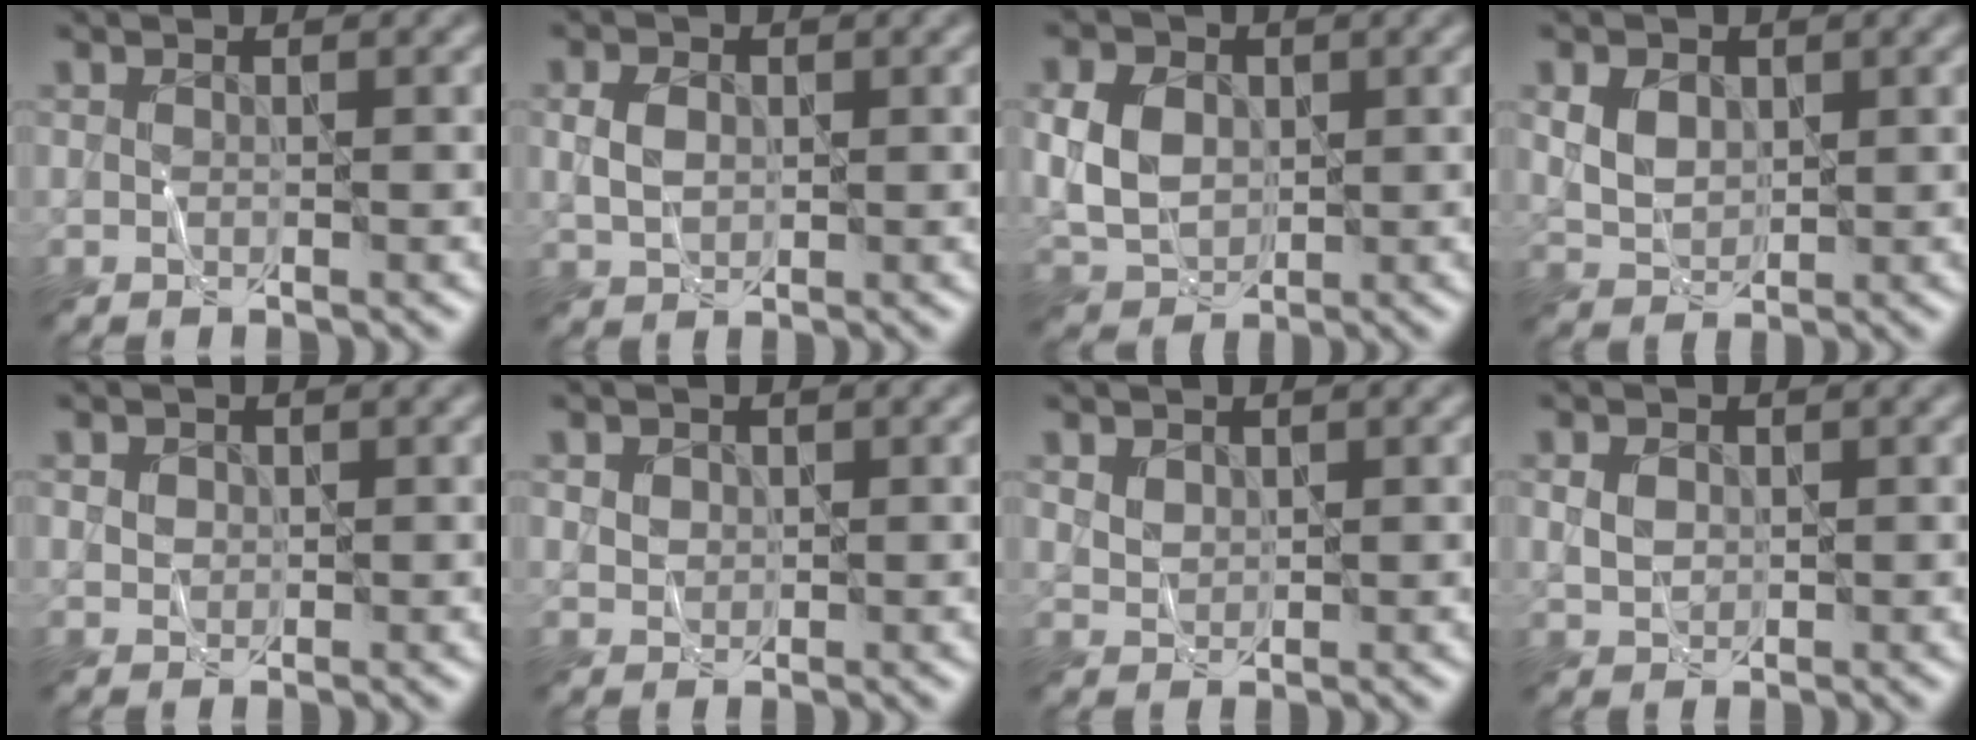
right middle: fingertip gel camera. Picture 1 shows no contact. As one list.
[{"total": 2.7, "force": [0.4, 2.0, 1.7], "torque": [-0.039, 0.003, 0.007]}, {"total": 5.4, "force": [0.5, 4.2, 3.4], "torque": [-0.079, 0.002, 0.008]}, {"total": 3.3, "force": [1.0, 2.5, 1.9], "torque": [-0.040, 0.000, 0.014]}, {"total": 2.0, "force": [0.9, 1.6, 0.8], "torque": [-0.022, 0.001, 0.021]}, {"total": 2.4, "force": [1.2, 1.8, 1.0], "torque": [-0.031, 0.003, 0.030]}, {"total": 1.5, "force": [0.9, 1.1, 0.6], "torque": [-0.016, -0.004, 0.023]}, {"total": 2.0, "force": [0.4, 1.6, 1.1], "torque": [-0.025, 0.001, 0.008]}]